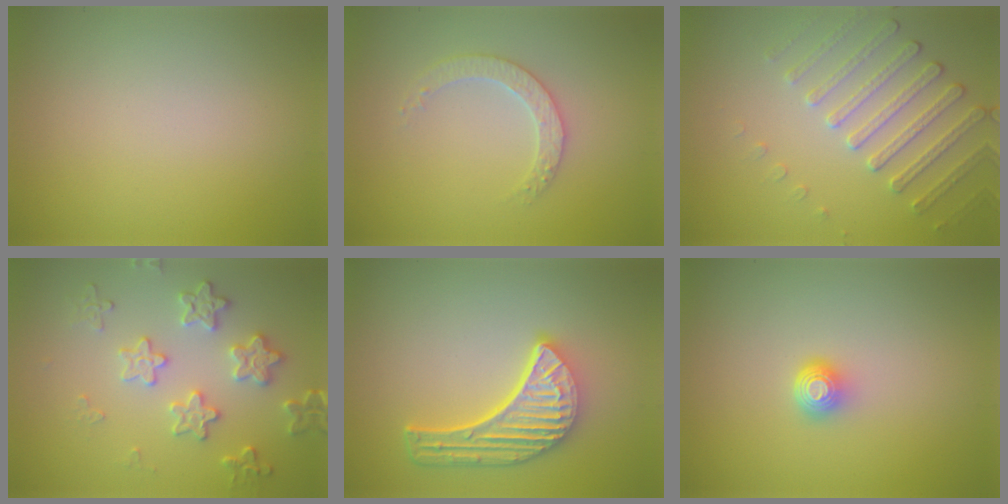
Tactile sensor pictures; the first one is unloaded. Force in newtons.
{"total": 2.5, "press": 2.4, "slide": 0.7}
{"total": 3.0, "press": 2.7, "slide": 1.3}
{"total": 3.7, "press": 3.5, "slide": 1.4}
{"total": 6.0, "press": 4.6, "slide": 3.9}
{"total": 1.7, "press": 1.3, "slide": 1.1}